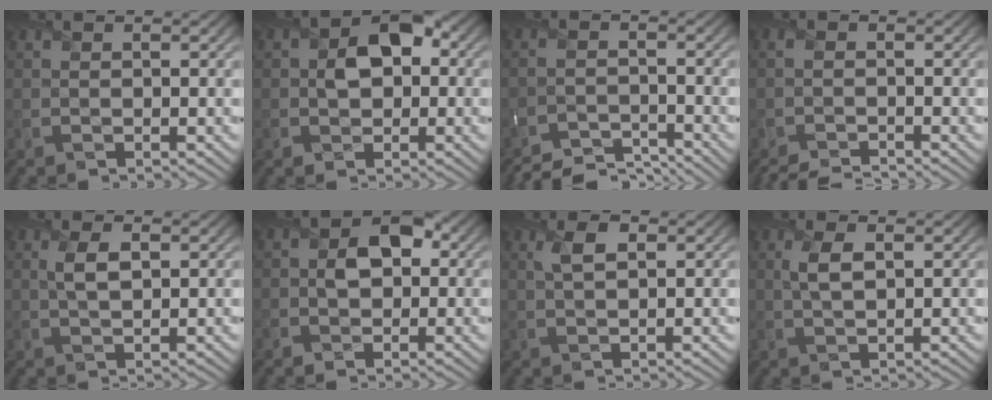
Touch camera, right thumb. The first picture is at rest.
{"total": 5.6, "force": [0.2, 4.0, 3.9], "torque": [-0.059, 0.005, -0.002]}
{"total": 5.4, "force": [-5.2, 0.8, 1.2], "torque": [-0.021, -0.006, -0.092]}
{"total": 2.6, "force": [-2.3, 0.4, 1.0], "torque": [-0.018, -0.011, -0.051]}
{"total": 3.0, "force": [0.9, 1.3, 2.6], "torque": [-0.061, 0.000, 0.020]}
{"total": 4.8, "force": [0.2, 3.5, 3.3], "torque": [-0.050, 0.002, -0.004]}
{"total": 2.7, "force": [1.1, 1.1, 2.3], "torque": [-0.048, 0.004, 0.021]}
{"total": 3.0, "force": [0.9, 1.2, 2.6], "torque": [-0.063, 0.001, 0.020]}